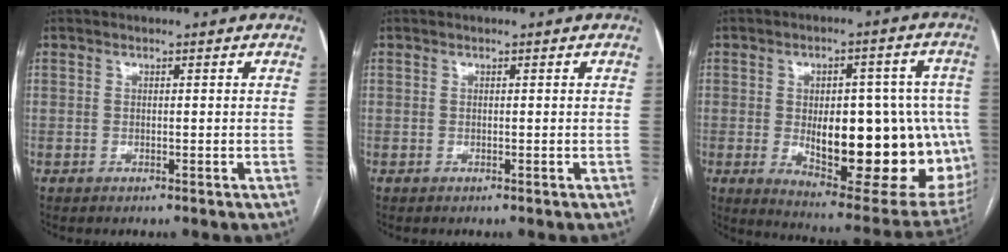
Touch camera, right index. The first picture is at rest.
{"total": 0.0}
{"total": 24.0, "force": [-2.8, 9.3, 21.9], "torque": [-0.232, 0.010, -0.008]}